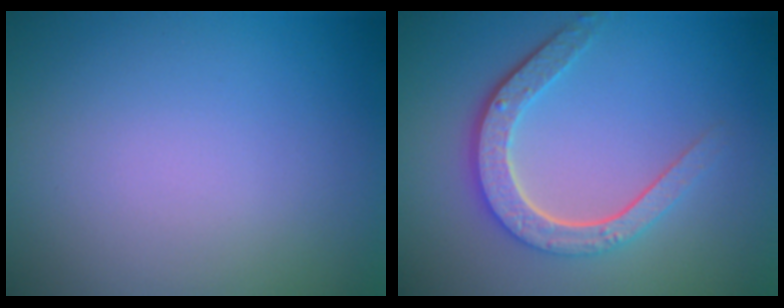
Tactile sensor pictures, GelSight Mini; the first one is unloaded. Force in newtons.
{"total": 4.8, "press": 3.7, "slide": 3.0}